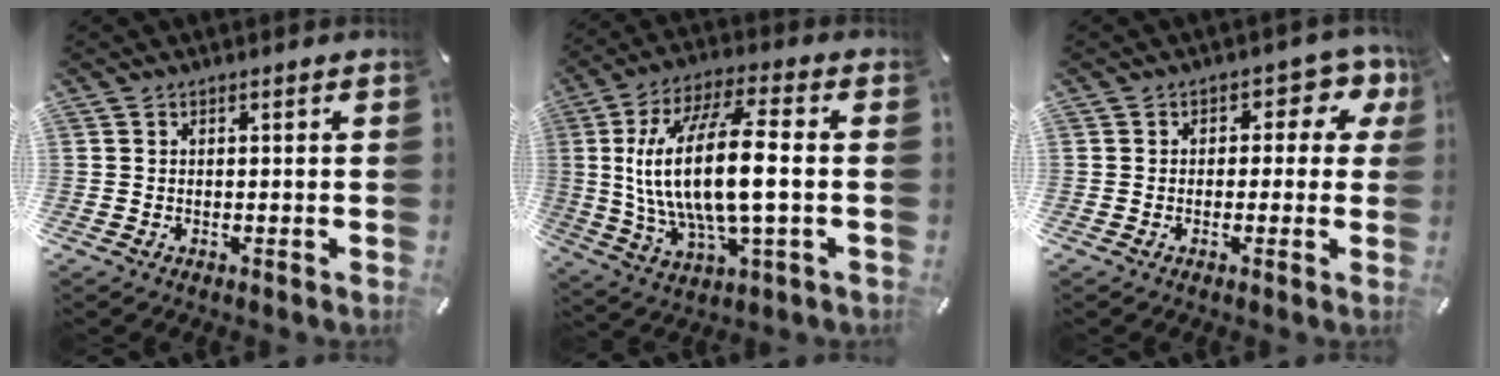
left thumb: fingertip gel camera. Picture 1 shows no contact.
{"total": 18.3, "force": [0.5, 6.8, 17.0], "torque": [-0.349, 0.002, 0.001]}
{"total": 5.8, "force": [1.3, 4.0, 4.0], "torque": [-0.043, -0.007, 0.015]}